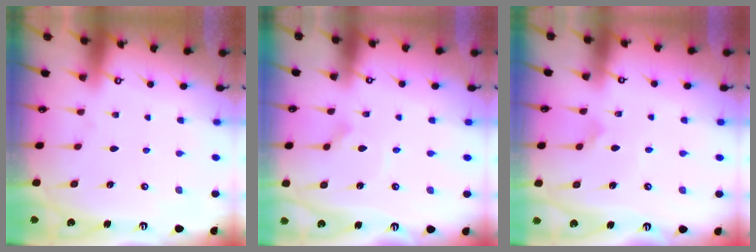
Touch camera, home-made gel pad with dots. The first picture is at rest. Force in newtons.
{"total": 2.2, "press": 2.2, "slide": 0.1}
{"total": 4.9, "press": 4.9, "slide": 0.4}